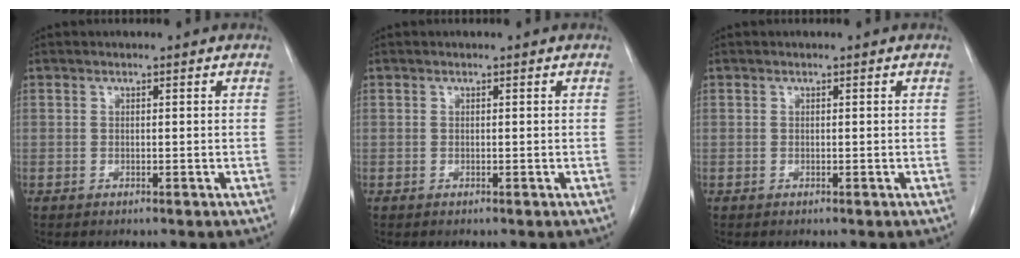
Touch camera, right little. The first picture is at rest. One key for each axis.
{"total": 0.0}
{"total": 0.0}